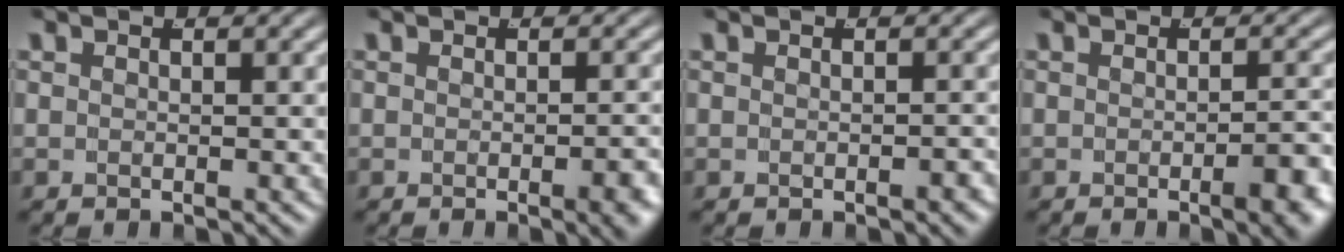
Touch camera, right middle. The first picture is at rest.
{"total": 1.6, "force": [-0.9, 0.0, 1.3], "torque": [-0.017, 0.005, -0.017]}
{"total": 0.6, "force": [-0.6, 0.0, 0.3], "torque": [-0.004, 0.003, -0.011]}
{"total": 2.6, "force": [-1.4, 0.3, 2.2], "torque": [-0.026, 0.006, -0.027]}